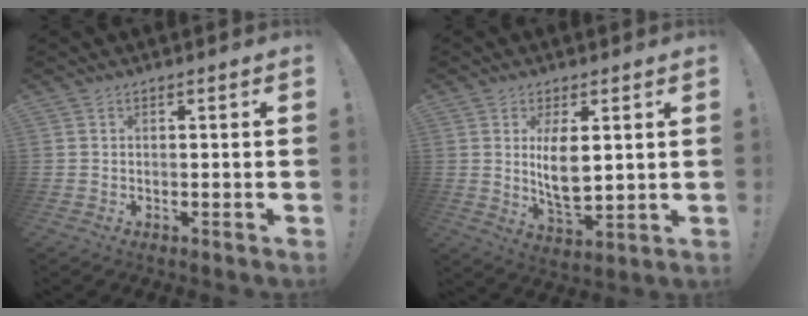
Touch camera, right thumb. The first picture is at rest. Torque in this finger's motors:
{"motor_torque": [0.70, 1.30, 0.93, 0.39, 0.29]}